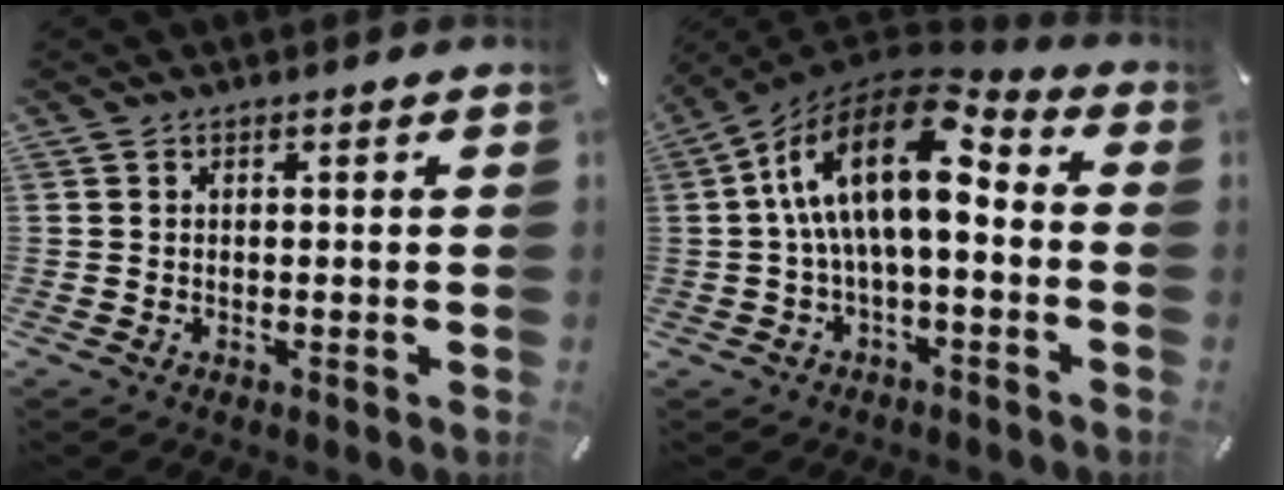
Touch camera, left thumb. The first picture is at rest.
{"total": 17.5, "force": [2.7, 8.3, 15.2], "torque": [-0.286, -0.009, 0.044]}